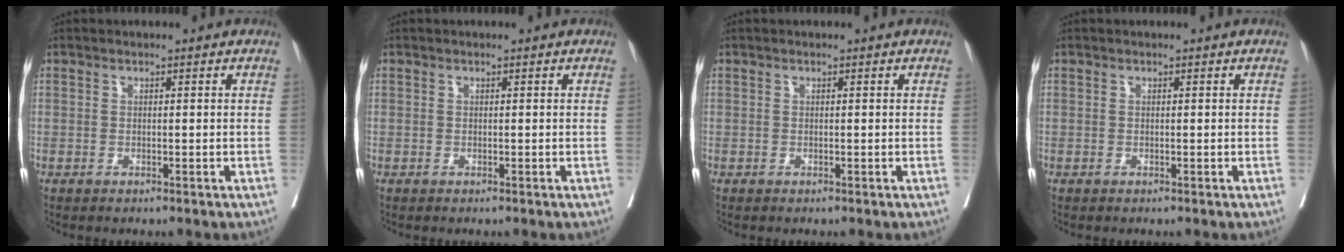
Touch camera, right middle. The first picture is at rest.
{"total": 0.0}
{"total": 0.0}
{"total": 0.0}